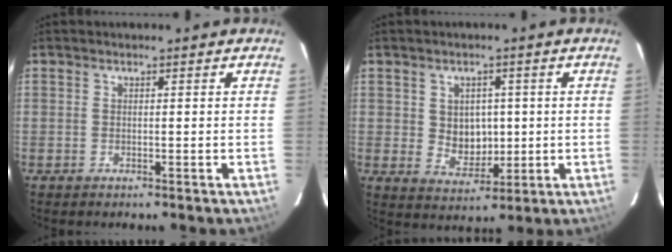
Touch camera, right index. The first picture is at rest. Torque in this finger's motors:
{"motor_torque": [0.44, 0.22, 0.31, 0.02]}